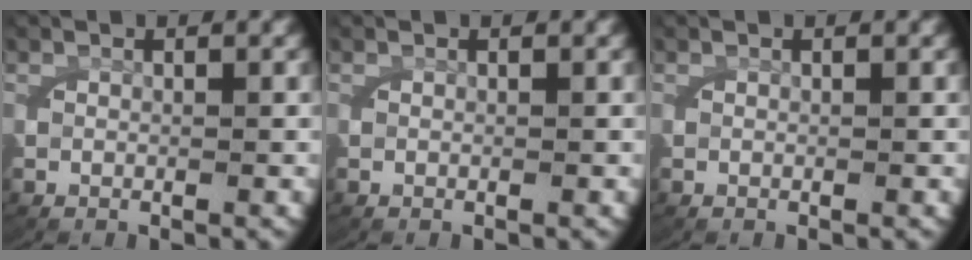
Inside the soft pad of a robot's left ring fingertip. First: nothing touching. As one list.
[{"total": 0.0}, {"total": 0.0}]